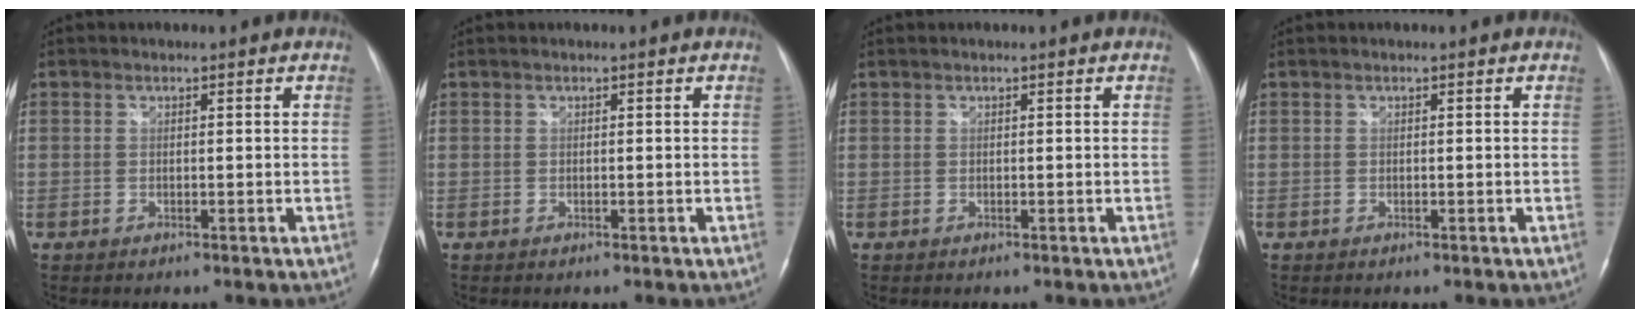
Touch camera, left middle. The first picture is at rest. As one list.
[{"total": 0.0}, {"total": 0.0}, {"total": 0.0}]